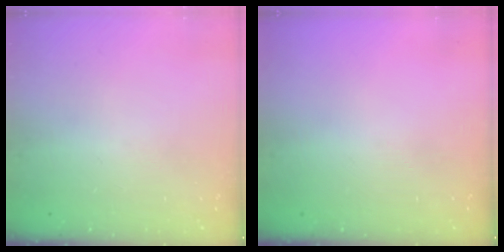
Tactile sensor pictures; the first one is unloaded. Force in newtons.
{"total": 0.0}